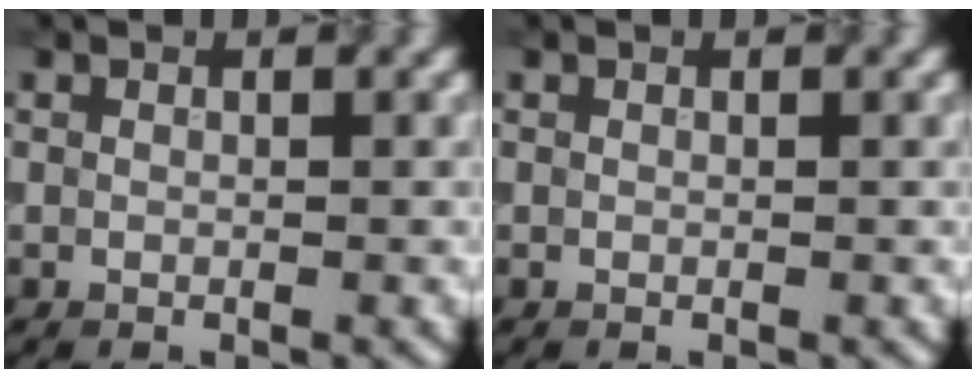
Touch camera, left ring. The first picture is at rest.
{"total": 0.0}